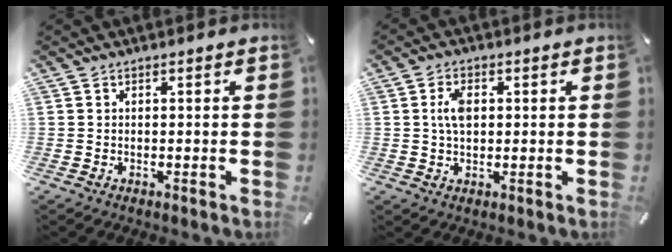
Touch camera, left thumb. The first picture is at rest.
{"total": 4.8, "force": [0.8, 2.9, 3.7], "torque": [-0.086, 0.006, 0.010]}